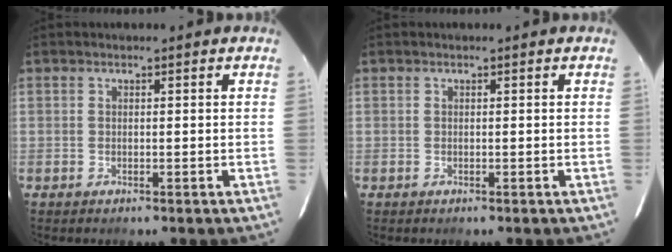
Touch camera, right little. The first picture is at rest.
{"total": 0.0}